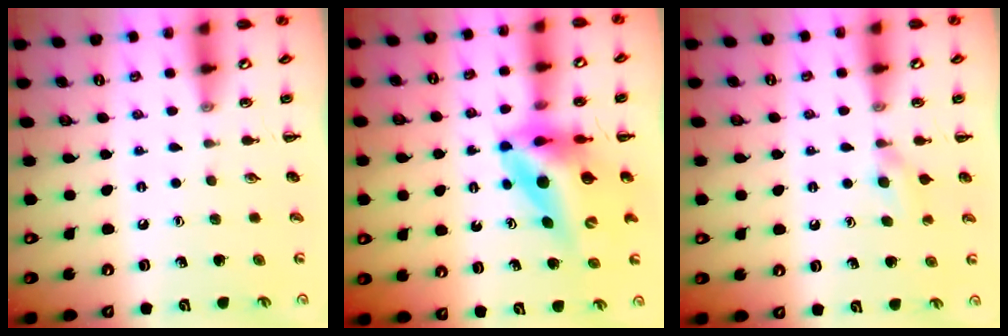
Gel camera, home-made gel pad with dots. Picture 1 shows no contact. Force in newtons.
{"total": 11.2, "press": 10.7, "slide": 3.3}
{"total": 4.4, "press": 4.1, "slide": 1.5}